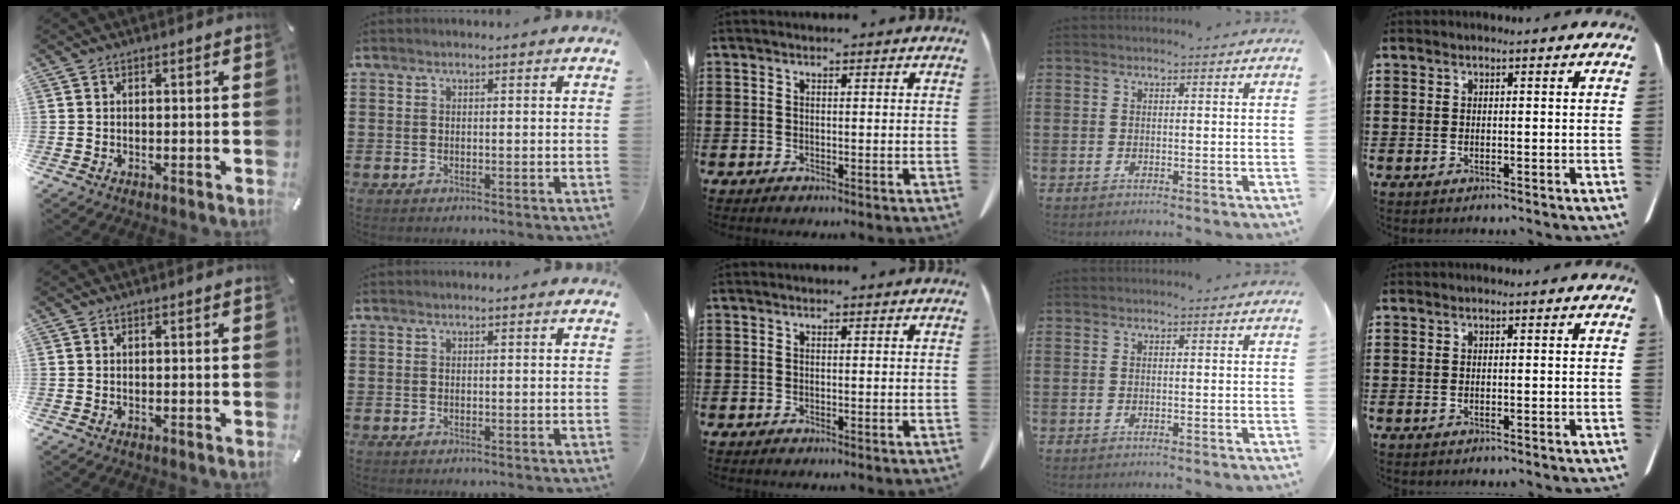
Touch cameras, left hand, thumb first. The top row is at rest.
{}